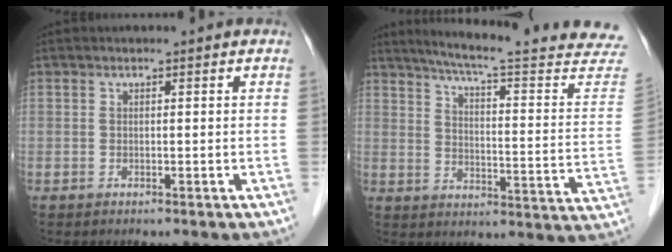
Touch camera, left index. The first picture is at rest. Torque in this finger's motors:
{"motor_torque": [0.42, -0.77, 0.00, 0.04]}